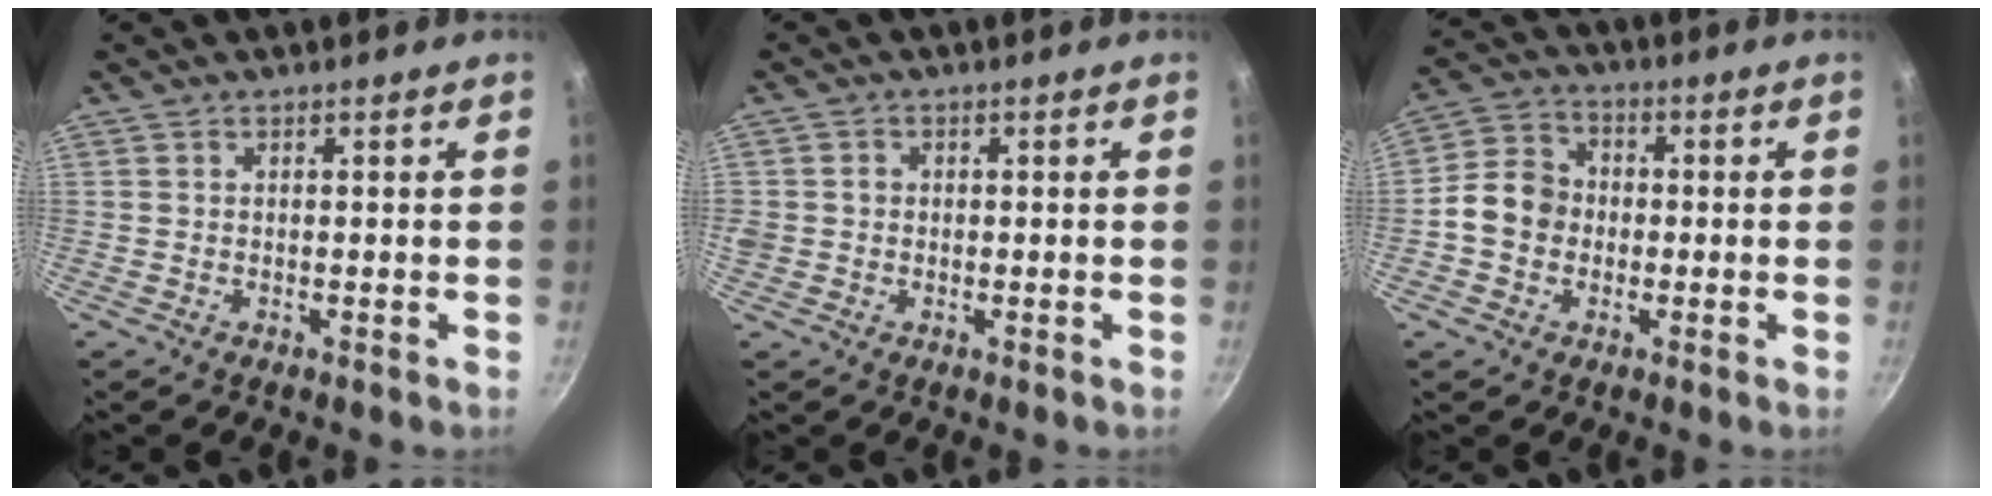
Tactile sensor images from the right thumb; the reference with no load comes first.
{"total": 2.3, "force": [-0.2, 2.2, 0.8], "torque": [-0.005, 0.007, -0.005]}
{"total": 8.5, "force": [-1.1, 7.1, 4.4], "torque": [-0.050, 0.022, -0.039]}